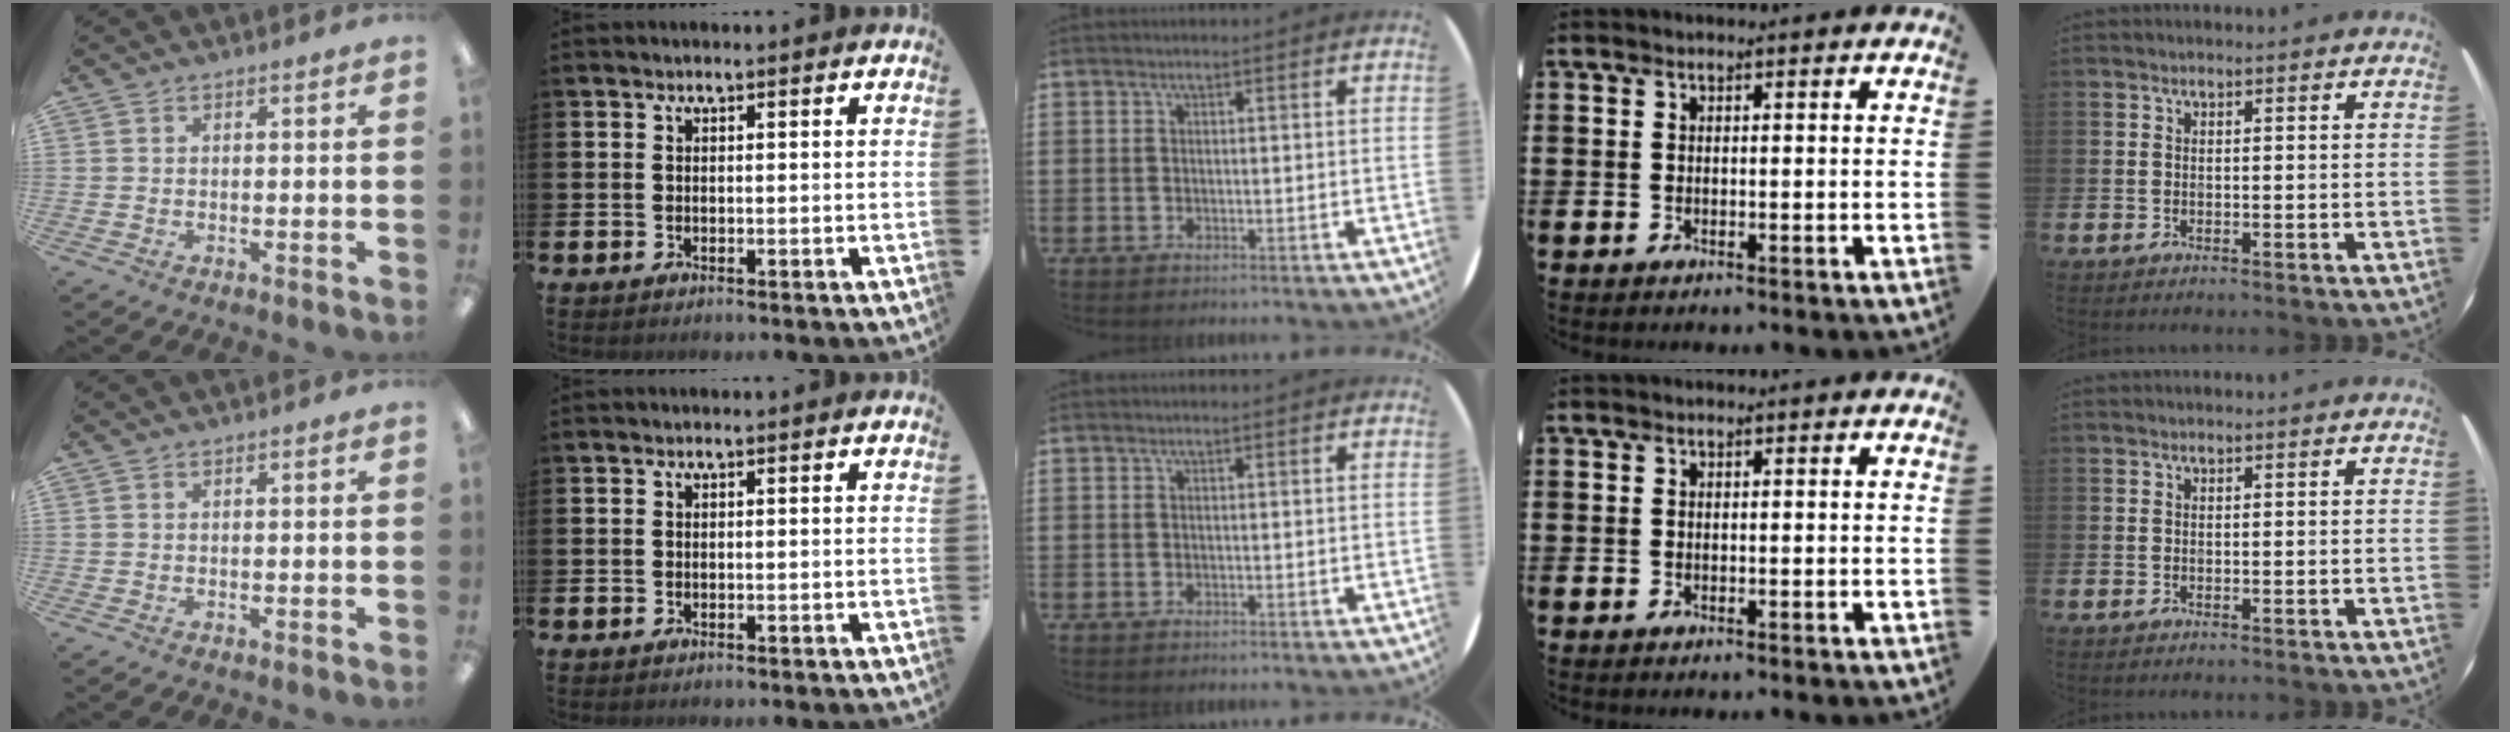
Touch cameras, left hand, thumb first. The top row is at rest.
{}